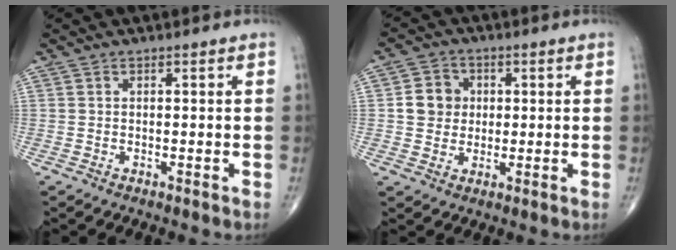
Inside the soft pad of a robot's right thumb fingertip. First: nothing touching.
{"total": 6.3, "force": [0.7, 5.7, 2.5], "torque": [-0.016, 0.003, 0.006]}